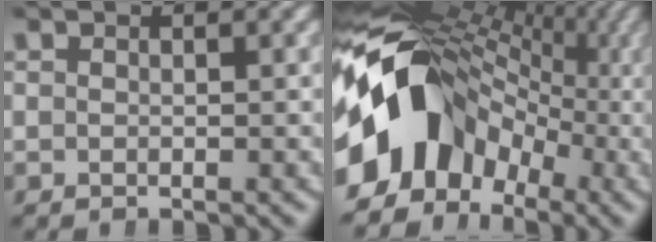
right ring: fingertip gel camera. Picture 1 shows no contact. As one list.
[{"total": 21.9, "force": [0.2, 15.2, 15.7], "torque": [-0.235, 0.019, -0.015]}]